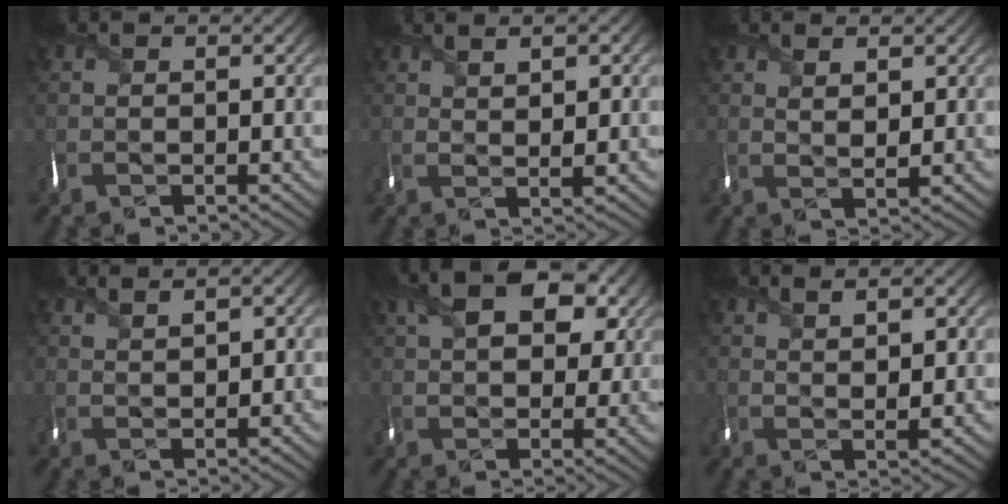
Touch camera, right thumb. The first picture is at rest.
{"total": 3.4, "force": [1.5, 1.1, 2.8], "torque": [-0.054, 0.000, 0.031]}
{"total": 2.5, "force": [1.4, 0.8, 1.9], "torque": [-0.042, -0.003, 0.031]}
{"total": 2.3, "force": [1.4, 0.6, 1.7], "torque": [-0.030, 0.000, 0.033]}
{"total": 10.1, "force": [3.9, 5.7, 7.3], "torque": [-0.142, 0.016, 0.065]}
{"total": 3.3, "force": [1.7, 0.9, 2.7], "torque": [-0.053, -0.002, 0.036]}